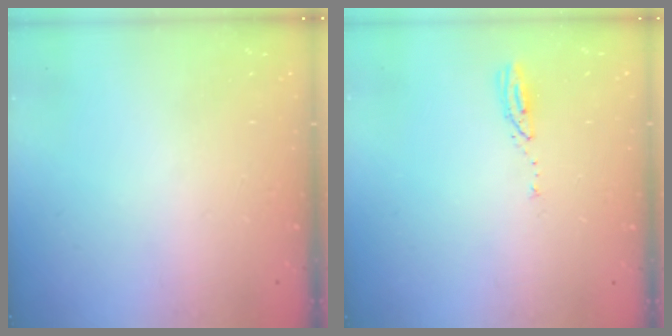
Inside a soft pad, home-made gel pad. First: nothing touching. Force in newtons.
{"total": 3.6, "press": 3.6, "slide": 0.3}